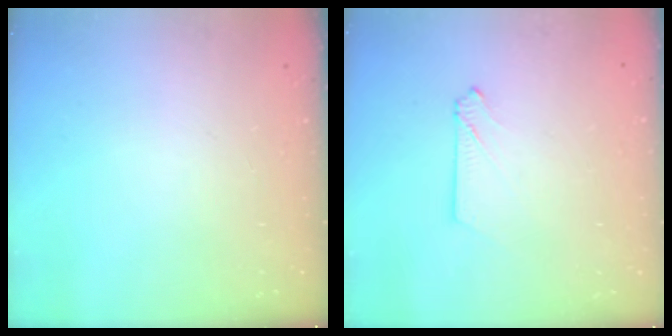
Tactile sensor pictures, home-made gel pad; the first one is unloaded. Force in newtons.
{"total": 2.1, "press": 2.1, "slide": 0.3}